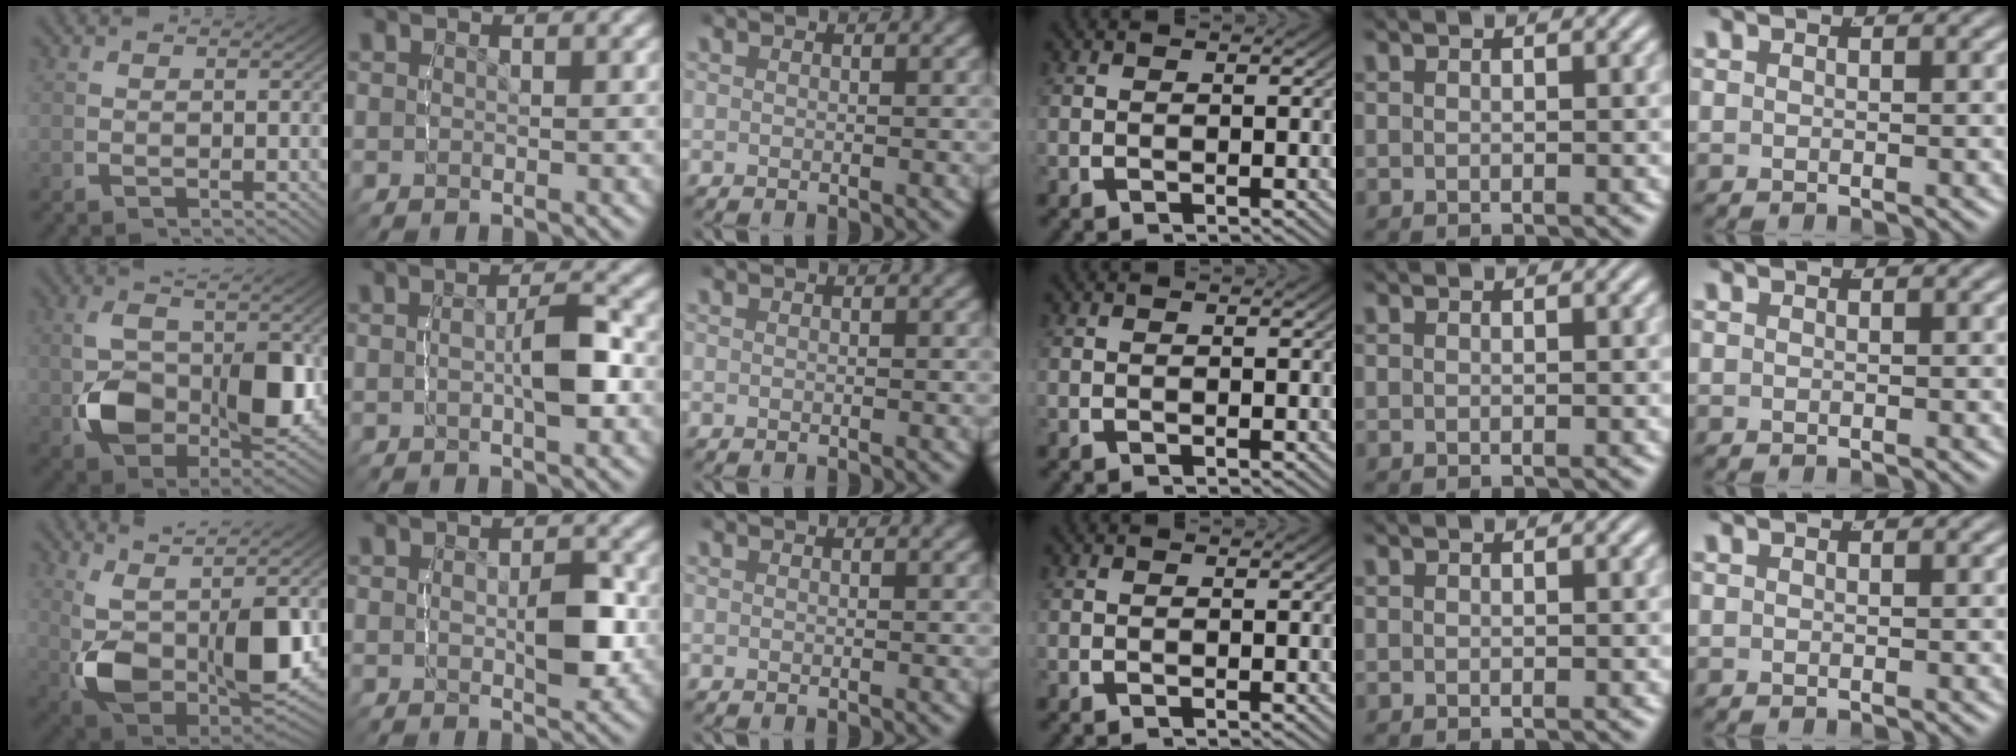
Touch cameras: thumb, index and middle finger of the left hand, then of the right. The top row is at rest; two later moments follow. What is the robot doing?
{"motion": "lift_and_place", "object": "stress ball aka squeeze ball"}